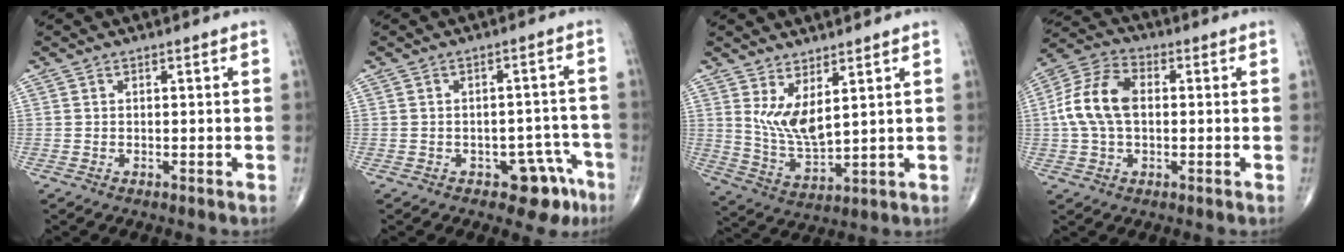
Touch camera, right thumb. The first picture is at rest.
{"total": 6.9, "force": [-4.0, 3.9, 4.1], "torque": [-0.015, 0.035, -0.047]}
{"total": 7.9, "force": [3.4, 2.9, 6.6], "torque": [-0.124, -0.043, 0.078]}
{"total": 11.2, "force": [0.6, 7.1, 8.7], "torque": [-0.178, 0.027, 0.006]}